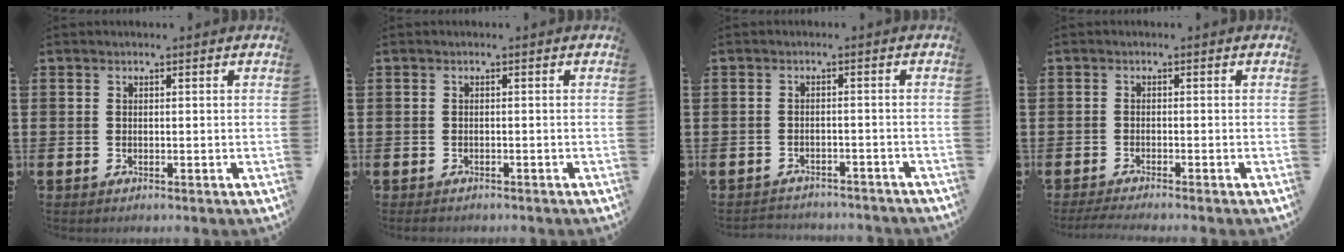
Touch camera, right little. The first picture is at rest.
{"total": 0.6, "force": [-0.5, 0.2, 0.2], "torque": [-0.007, 0.000, -0.010]}
{"total": 1.8, "force": [-1.8, 0.1, -0.2], "torque": [-0.002, 0.003, -0.040]}
{"total": 1.1, "force": [-0.6, 0.1, 0.9], "torque": [-0.014, 0.002, -0.012]}